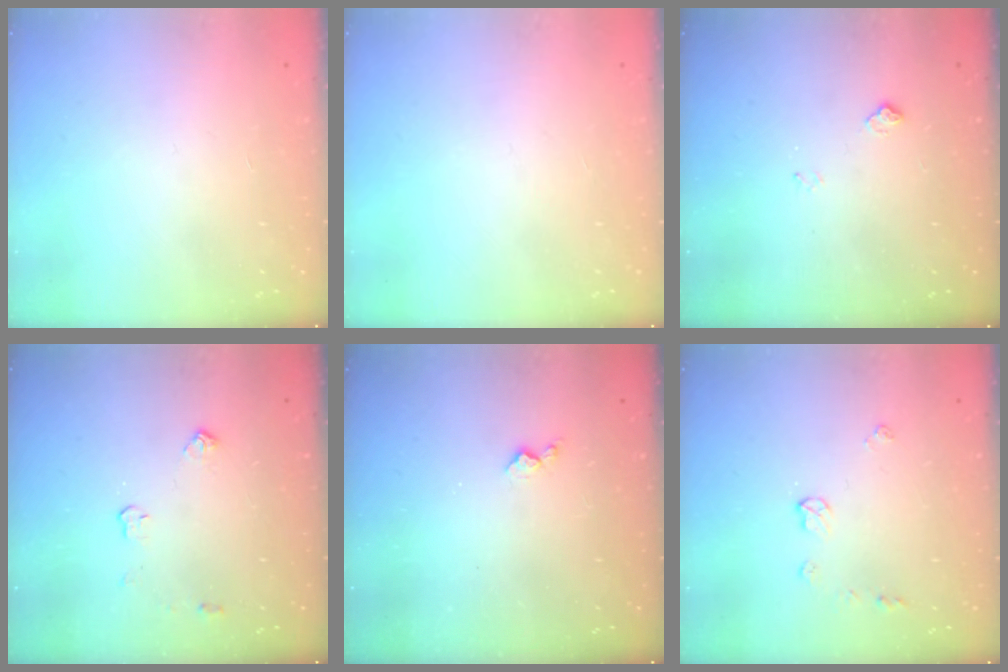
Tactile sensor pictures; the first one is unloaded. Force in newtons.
{"total": 0.0}
{"total": 4.9, "press": 4.8, "slide": 0.6}
{"total": 4.6, "press": 4.6, "slide": 0.7}
{"total": 4.6, "press": 4.5, "slide": 0.7}
{"total": 5.9, "press": 5.9, "slide": 0.4}